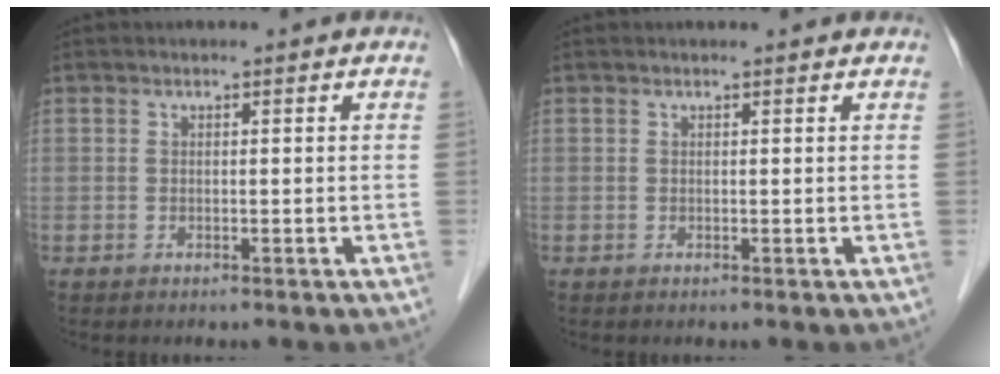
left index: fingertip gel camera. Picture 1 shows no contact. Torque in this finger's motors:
{"motor_torque": [0.12, -0.05, -0.06, 0.00]}